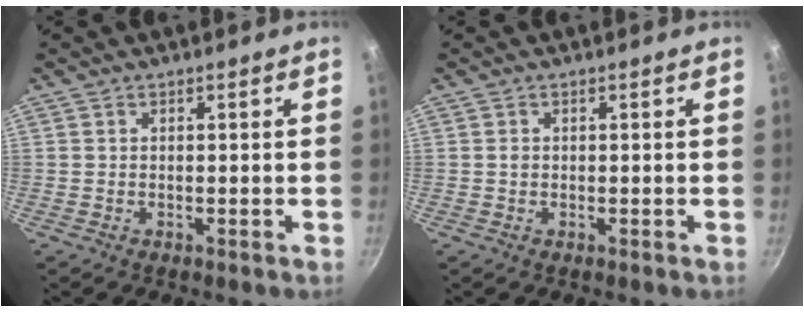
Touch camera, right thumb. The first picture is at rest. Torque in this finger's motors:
{"motor_torque": [-0.24, 0.28, 0.28, 0.11, -0.05]}